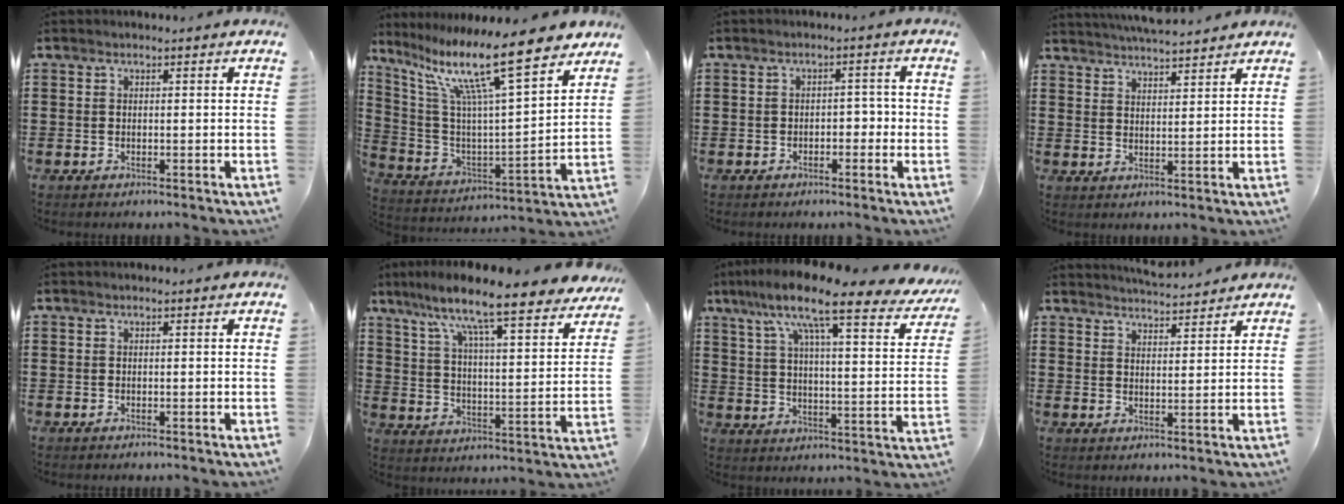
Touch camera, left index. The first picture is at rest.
{"total": 15.1, "force": [10.7, 1.9, 10.5], "torque": [-0.217, -0.067, 0.171]}
{"total": 1.9, "force": [-1.2, 1.0, 1.1], "torque": [-0.027, 0.006, -0.029]}
{"total": 4.3, "force": [4.3, 0.0, 0.7], "torque": [-0.027, -0.018, 0.078]}
{"total": 0.0}
{"total": 10.0, "force": [8.4, 0.3, 5.5], "torque": [-0.132, -0.062, 0.133]}
{"total": 12.5, "force": [9.4, 1.4, 8.1], "torque": [-0.166, -0.055, 0.148]}
{"total": 3.9, "force": [3.9, -0.1, 0.3], "torque": [-0.018, -0.016, 0.071]}